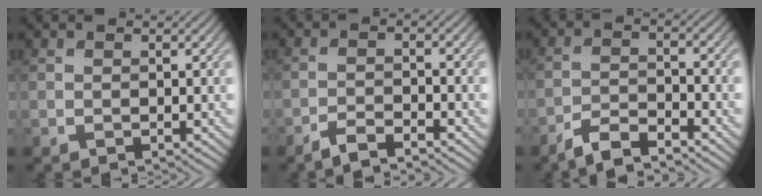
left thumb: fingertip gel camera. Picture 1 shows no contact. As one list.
[{"total": 3.2, "force": [-2.7, 0.5, 1.7], "torque": [-0.030, 0.003, -0.059]}, {"total": 4.8, "force": [-4.1, 0.9, 2.3], "torque": [-0.044, 0.002, -0.086]}]